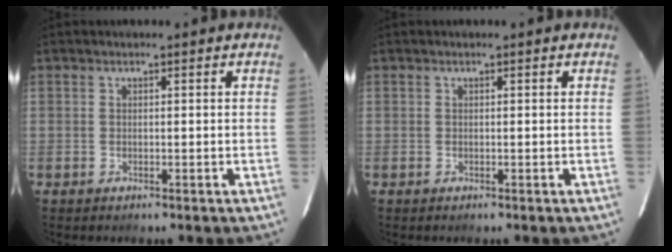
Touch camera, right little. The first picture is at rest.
{"total": 0.0}